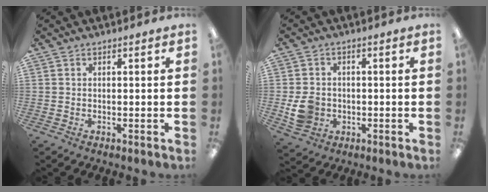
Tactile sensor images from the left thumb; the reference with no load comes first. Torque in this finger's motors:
{"motor_torque": [0.77, 1.01, 0.53, -0.62, 0.05]}